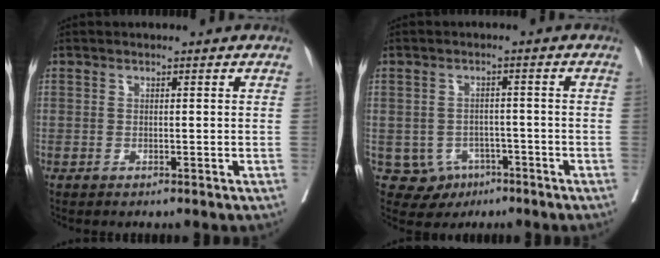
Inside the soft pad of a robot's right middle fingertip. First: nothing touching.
{"total": 5.4, "force": [-2.6, 4.7, 1.1], "torque": [-0.013, 0.008, -0.028]}